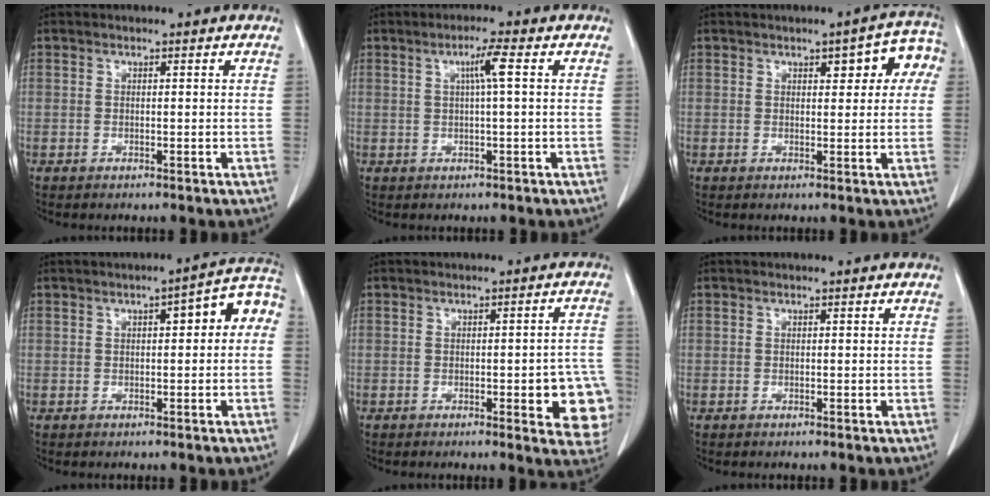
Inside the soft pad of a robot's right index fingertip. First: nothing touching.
{"total": 3.5, "force": [0.8, -0.5, 3.3], "torque": [-0.062, 0.004, 0.014]}
{"total": 6.2, "force": [2.0, 2.3, 5.3], "torque": [-0.052, 0.024, 0.019]}
{"total": 6.8, "force": [1.1, 1.9, 6.5], "torque": [-0.076, 0.035, 0.006]}
{"total": 9.1, "force": [-2.9, 2.2, 8.4], "torque": [-0.070, 0.005, -0.032]}
{"total": 0.0}